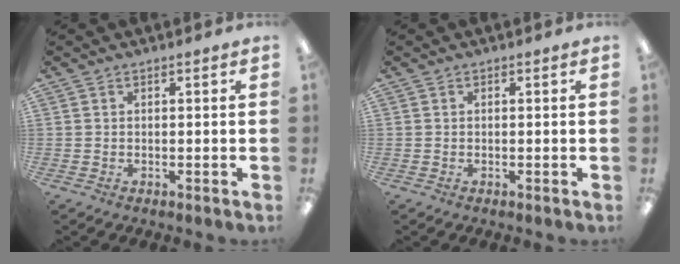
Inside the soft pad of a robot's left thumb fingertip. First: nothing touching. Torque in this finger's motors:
{"motor_torque": [0.00, 0.00, -0.26, 0.07, 0.00]}